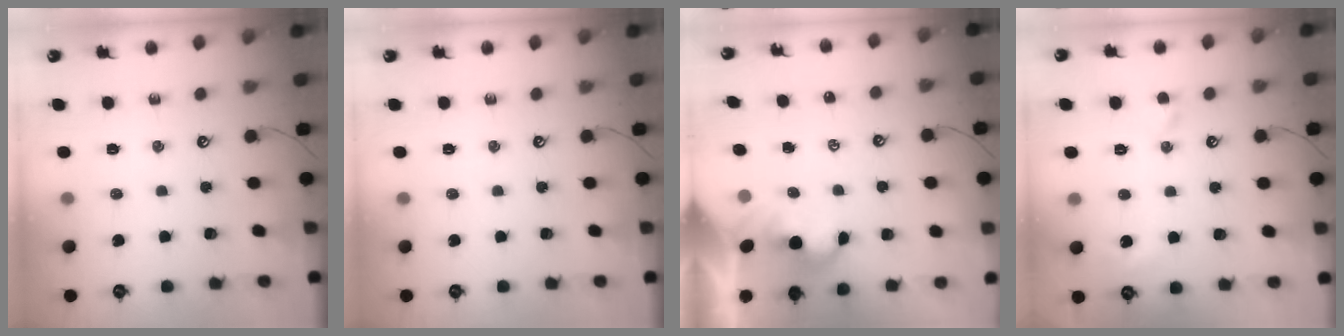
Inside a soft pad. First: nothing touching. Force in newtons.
{"total": 0.0}
{"total": 1.5, "press": 1.5, "slide": 0.3}
{"total": 2.8, "press": 2.7, "slide": 0.6}